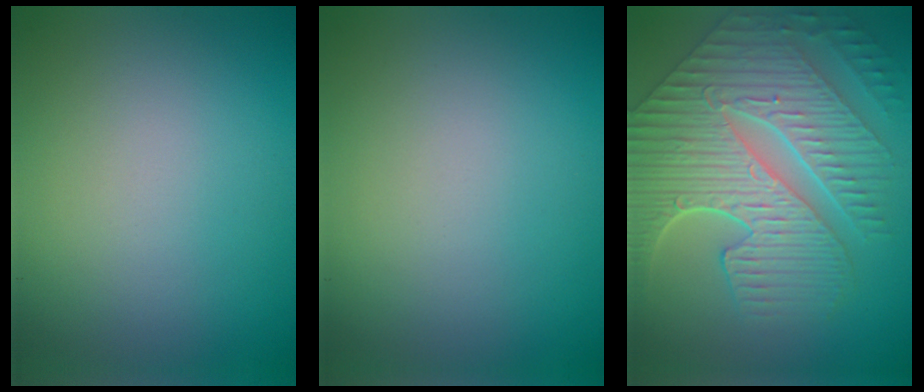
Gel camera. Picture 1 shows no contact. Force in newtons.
{"total": 0.0}
{"total": 10.0, "press": 7.1, "slide": 7.1}